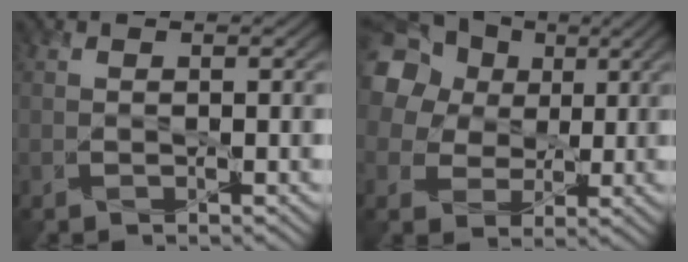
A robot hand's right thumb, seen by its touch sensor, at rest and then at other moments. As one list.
[{"total": 21.4, "force": [8.7, 17.5, 8.8], "torque": [-0.271, 0.037, 0.138]}]